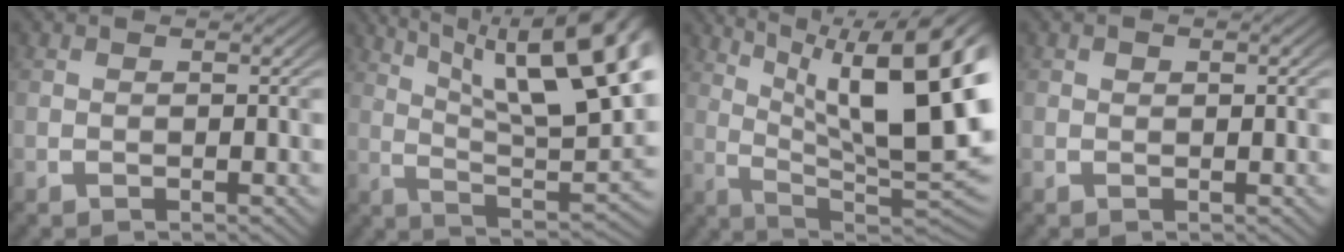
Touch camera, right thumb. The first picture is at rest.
{"total": 13.2, "force": [3.6, 6.4, 11.0], "torque": [-0.168, -0.015, 0.064]}
{"total": 15.2, "force": [2.1, 8.1, 12.7], "torque": [-0.181, -0.051, 0.059]}
{"total": 0.5, "force": [0.2, 0.3, 0.4], "torque": [-0.008, -0.003, 0.007]}